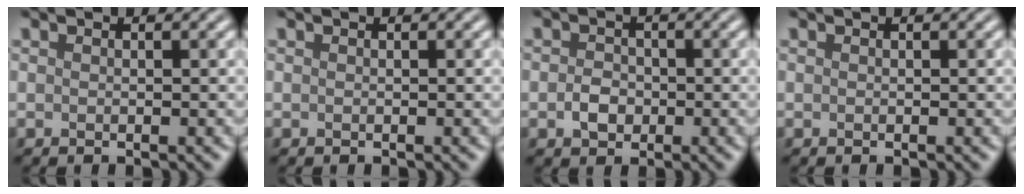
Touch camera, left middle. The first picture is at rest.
{"total": 0.0}
{"total": 2.0, "force": [-0.5, 1.6, 1.1], "torque": [-0.018, 0.000, -0.014]}
{"total": 0.0}